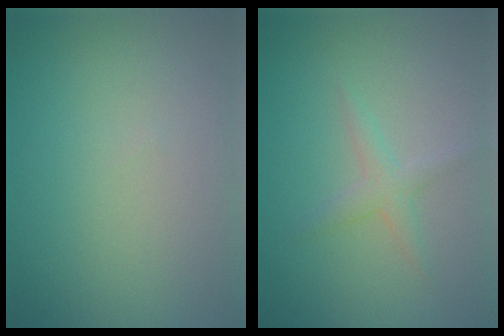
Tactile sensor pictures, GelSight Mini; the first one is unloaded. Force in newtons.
{"total": 1.6, "press": 1.6, "slide": 0.0}